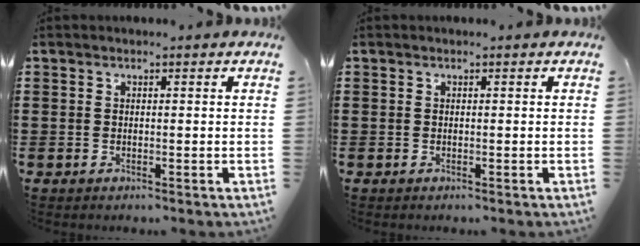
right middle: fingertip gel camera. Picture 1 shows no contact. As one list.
[{"total": 0.0}]